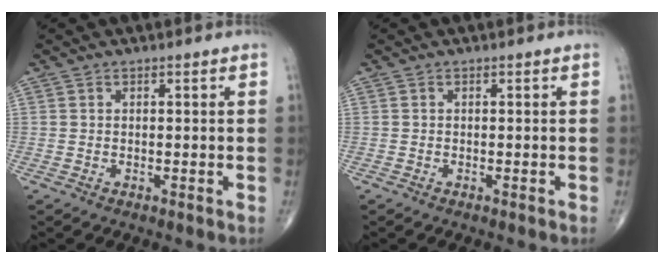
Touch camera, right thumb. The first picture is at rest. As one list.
[{"total": 0.0}]